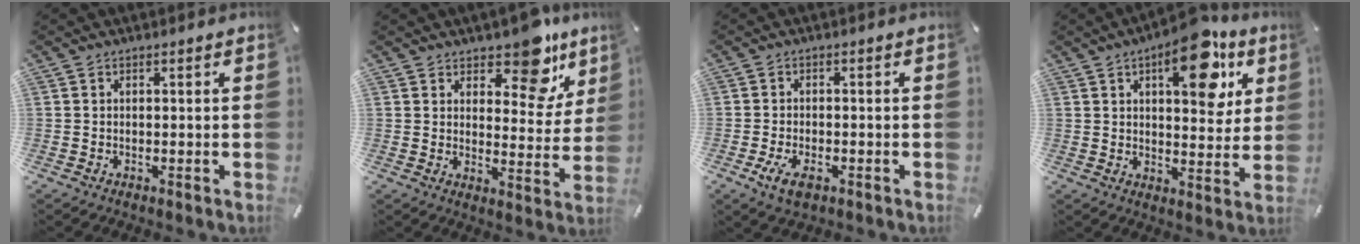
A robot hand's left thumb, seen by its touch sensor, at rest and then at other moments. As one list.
[{"total": 12.3, "force": [8.9, 5.6, 6.5], "torque": [-0.060, -0.076, 0.150]}, {"total": 4.4, "force": [-2.1, 2.4, 3.1], "torque": [-0.069, 0.004, -0.039]}, {"total": 16.5, "force": [8.3, 7.4, 12.2], "torque": [-0.159, -0.036, 0.131]}]